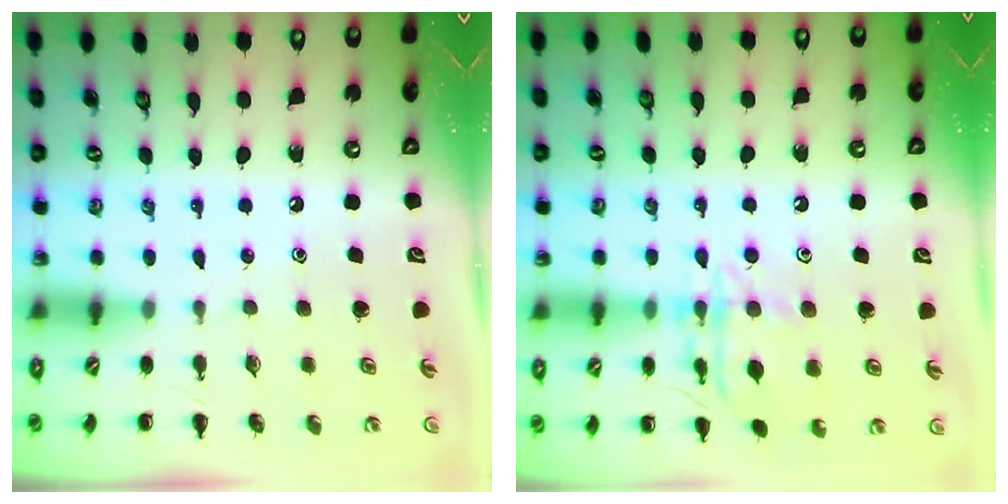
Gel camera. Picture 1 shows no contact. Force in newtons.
{"total": 13.6, "press": 13.6, "slide": 0.8}